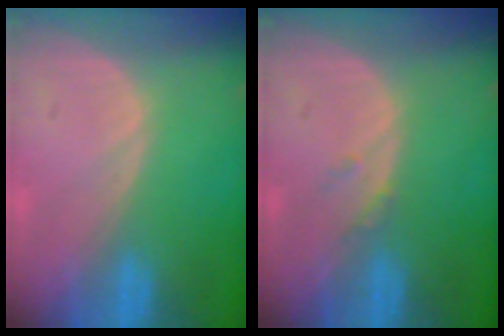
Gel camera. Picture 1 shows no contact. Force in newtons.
{"total": 1.0, "press": 1.0, "slide": 0.2}